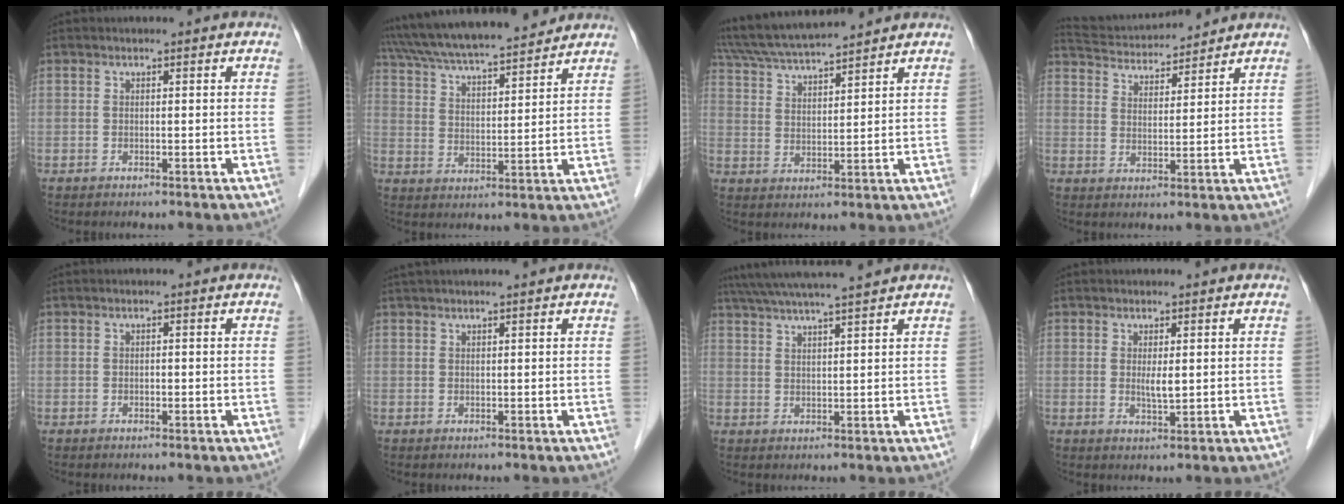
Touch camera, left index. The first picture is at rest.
{"total": 17.8, "force": [16.1, 1.8, 7.4], "torque": [-0.134, 0.030, 0.262]}
{"total": 12.7, "force": [11.7, 0.4, 5.0], "torque": [-0.099, 0.026, 0.205]}
{"total": 11.0, "force": [10.6, 1.5, 2.6], "torque": [-0.054, 0.022, 0.177]}
{"total": 0.0}
{"total": 5.0, "force": [4.3, -0.2, 2.5], "torque": [-0.036, 0.033, 0.069]}
{"total": 11.0, "force": [9.8, -0.8, 4.9], "torque": [-0.084, 0.022, 0.148]}
{"total": 1.9, "force": [0.4, 0.3, 1.8], "torque": [-0.037, -0.008, 0.012]}